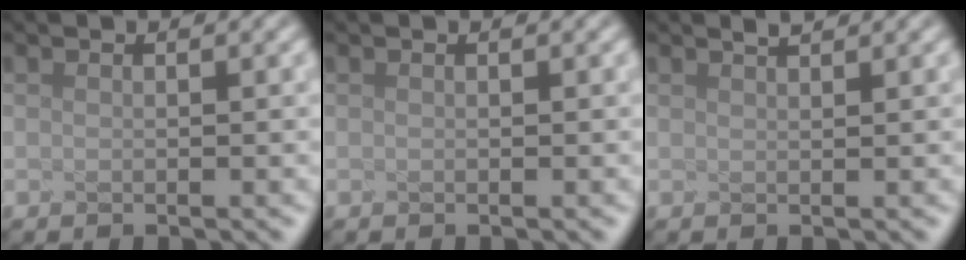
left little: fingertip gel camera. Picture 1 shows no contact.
{"total": 0.0}
{"total": 0.6, "force": [0.6, -0.3, -0.1], "torque": [0.002, 0.005, 0.010]}